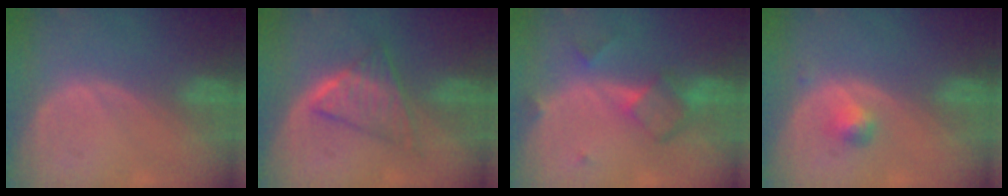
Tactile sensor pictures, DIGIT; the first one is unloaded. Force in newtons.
{"total": 6.1, "press": 5.8, "slide": 2.1}
{"total": 5.8, "press": 5.4, "slide": 2.2}
{"total": 2.0, "press": 2.0, "slide": 0.2}